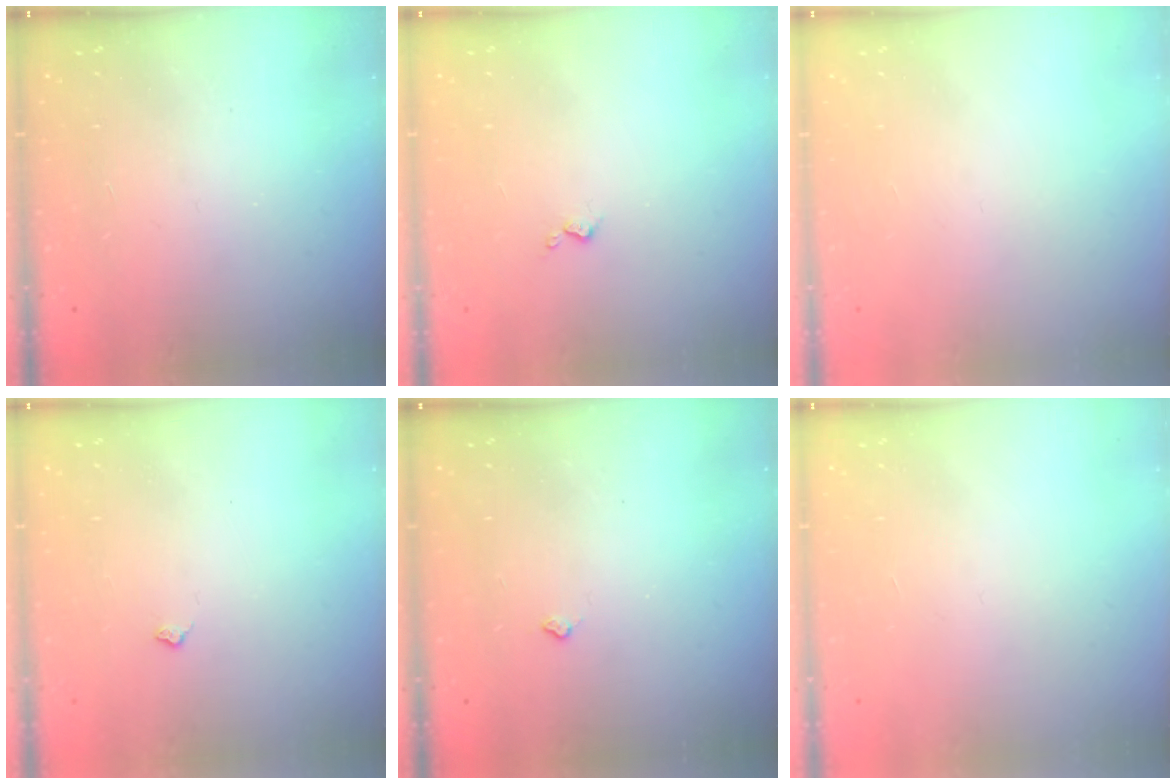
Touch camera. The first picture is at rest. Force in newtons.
{"total": 2.2, "press": 2.1, "slide": 0.5}
{"total": 0.0}
{"total": 2.4, "press": 2.4, "slide": 0.5}
{"total": 2.7, "press": 2.6, "slide": 0.4}
{"total": 0.0}